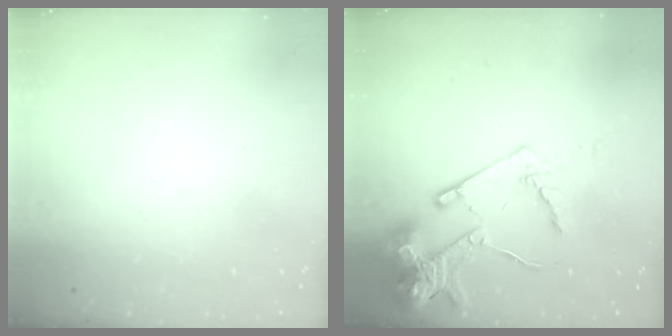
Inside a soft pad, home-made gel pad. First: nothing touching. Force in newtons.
{"total": 15.7, "press": 15.6, "slide": 1.7}